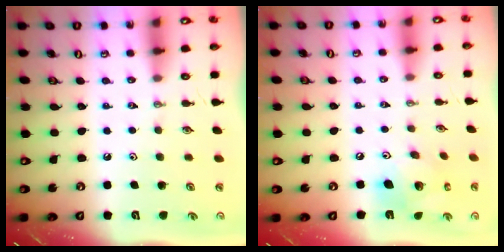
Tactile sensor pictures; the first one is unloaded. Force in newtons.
{"total": 15.6, "press": 15.3, "slide": 2.8}